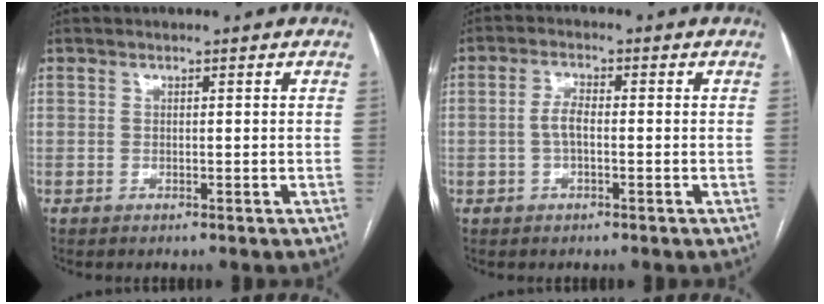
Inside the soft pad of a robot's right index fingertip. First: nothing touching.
{"total": 3.3, "force": [-0.4, 1.3, 3.1], "torque": [-0.064, 0.009, -0.007]}